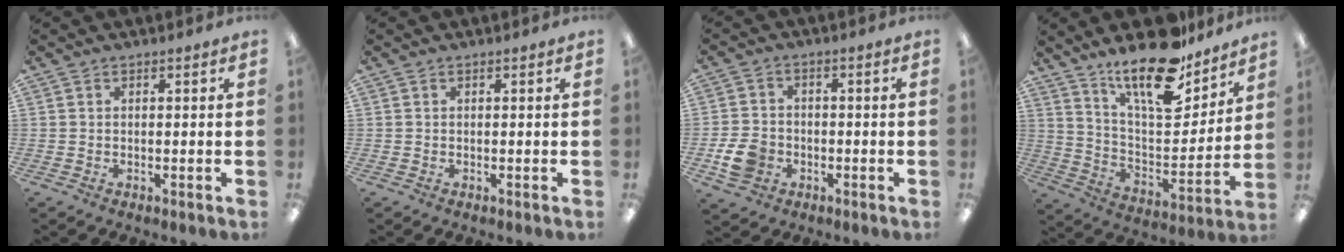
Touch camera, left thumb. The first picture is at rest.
{"total": 0.0}
{"total": 7.0, "force": [-2.4, 5.5, 3.6], "torque": [-0.074, 0.009, -0.043]}
{"total": 19.6, "force": [15.2, 6.5, 10.6], "torque": [-0.184, -0.099, 0.260]}